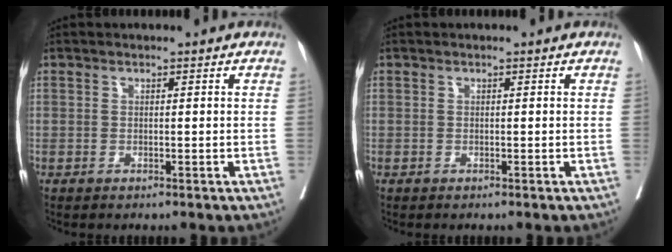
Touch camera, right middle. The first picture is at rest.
{"total": 0.0}